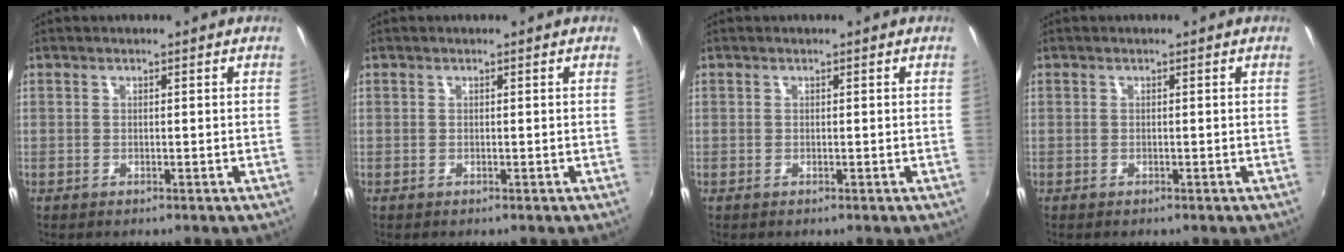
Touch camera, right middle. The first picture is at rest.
{"total": 0.0}
{"total": 0.0}
{"total": 0.0}